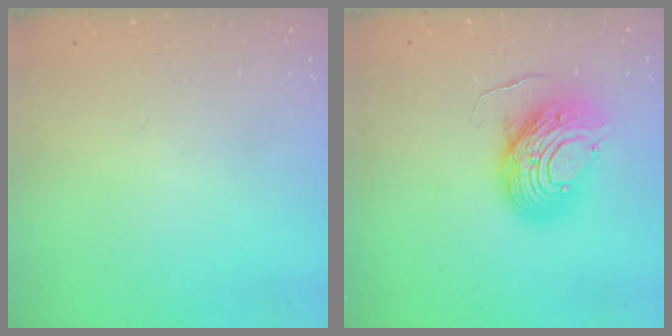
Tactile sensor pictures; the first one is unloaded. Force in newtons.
{"total": 12.8, "press": 12.7, "slide": 1.3}